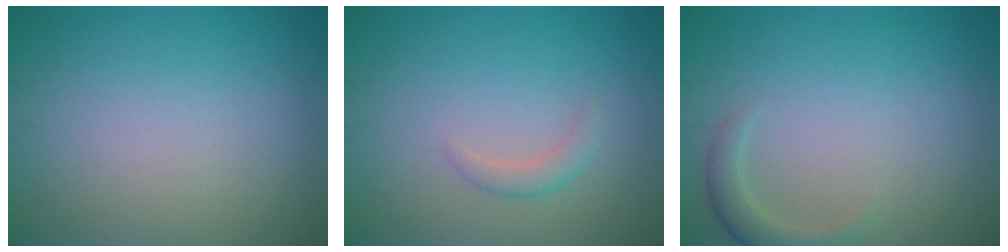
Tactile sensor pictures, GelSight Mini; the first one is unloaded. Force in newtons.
{"total": 1.3, "press": 1.3, "slide": 0.1}
{"total": 2.0, "press": 2.0, "slide": 0.2}